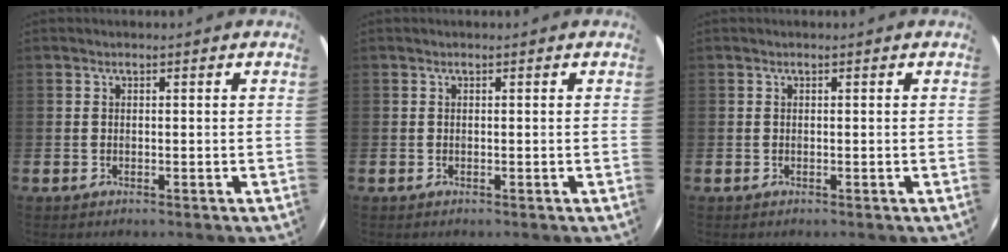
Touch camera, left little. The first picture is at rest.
{"total": 0.0}
{"total": 0.0}